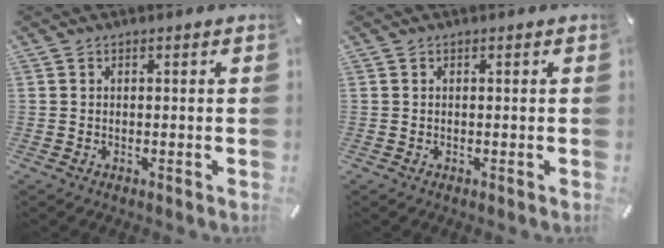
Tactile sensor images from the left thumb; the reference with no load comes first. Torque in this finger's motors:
{"motor_torque": [0.00, 0.00, 0.00, 0.01, 0.00]}